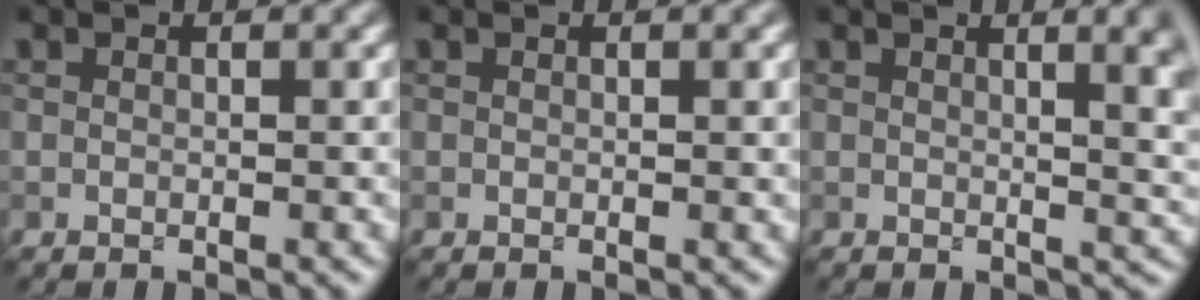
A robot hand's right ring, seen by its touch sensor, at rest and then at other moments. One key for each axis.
{"total": 0.9, "fx": 0.3, "fy": 0.3, "fz": 0.8, "tx": -0.006, "ty": 0.005, "tz": 0.003}
{"total": 9.8, "fx": 2.9, "fy": 4.3, "fz": 8.3, "tx": -0.029, "ty": 0.033, "tz": 0.016}